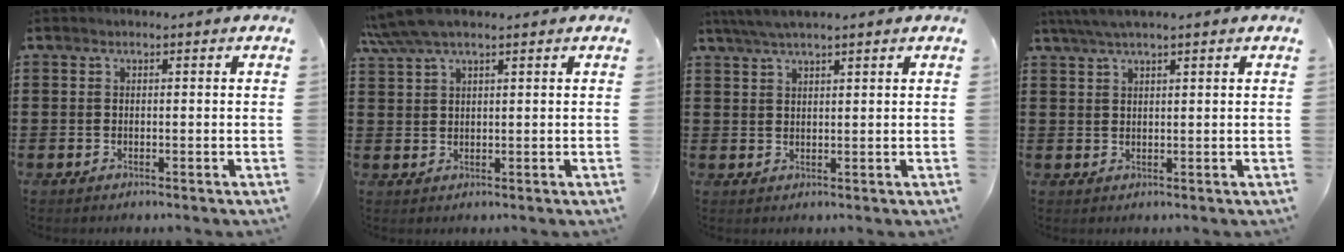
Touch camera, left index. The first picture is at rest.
{"total": 4.4, "force": [3.4, 0.8, 2.7], "torque": [-0.061, 0.002, 0.063]}
{"total": 3.1, "force": [2.5, 0.1, 1.7], "torque": [-0.038, 0.002, 0.047]}
{"total": 2.9, "force": [2.3, 0.2, 1.8], "torque": [-0.039, 0.003, 0.042]}